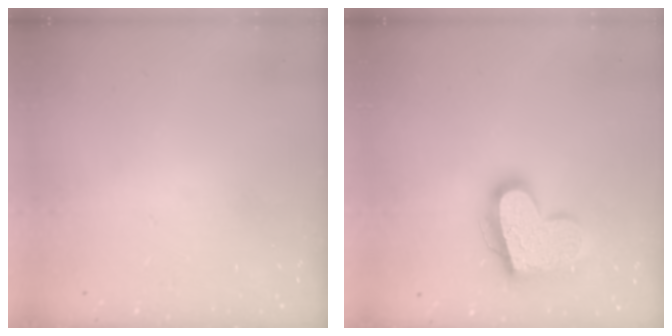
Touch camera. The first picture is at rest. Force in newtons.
{"total": 20.2, "press": 20.2, "slide": 1.5}